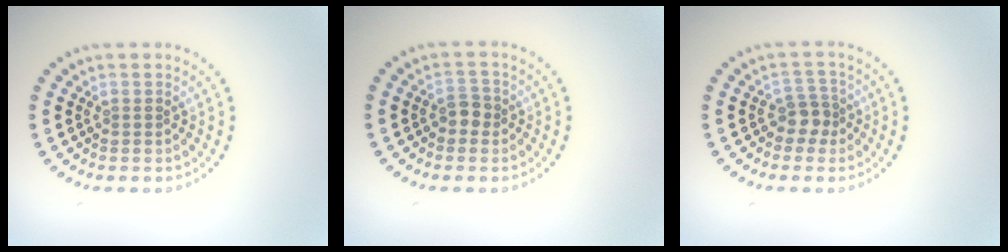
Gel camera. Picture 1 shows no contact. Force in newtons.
{"total": 1.5, "press": 1.4, "slide": 0.5}
{"total": 2.1, "press": 1.7, "slide": 1.2}